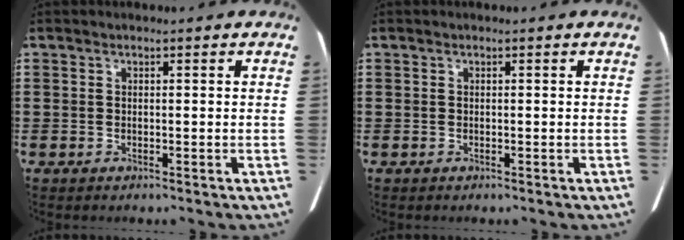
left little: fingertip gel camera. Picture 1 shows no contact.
{"total": 0.0}